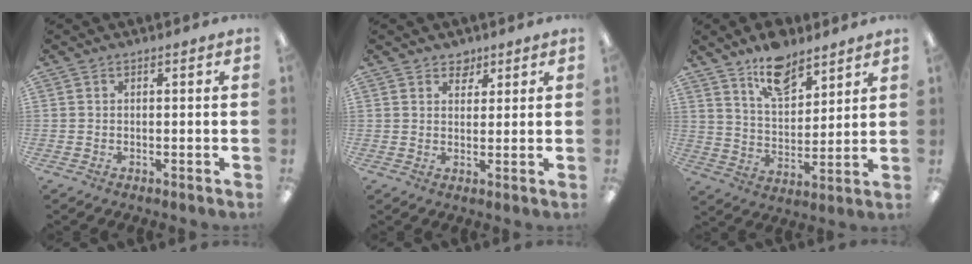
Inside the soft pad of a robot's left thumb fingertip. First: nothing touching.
{"total": 3.4, "force": [2.7, 2.1, 0.4], "torque": [0.008, -0.014, 0.046]}
{"total": 11.0, "force": [8.6, 5.0, 4.7], "torque": [-0.071, -0.049, 0.155]}